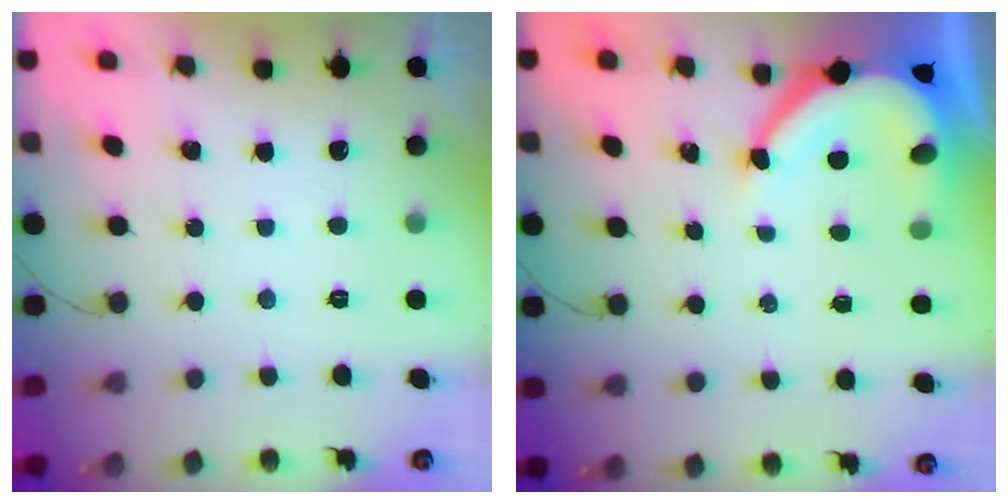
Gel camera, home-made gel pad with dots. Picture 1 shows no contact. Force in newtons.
{"total": 8.2, "press": 8.1, "slide": 1.0}